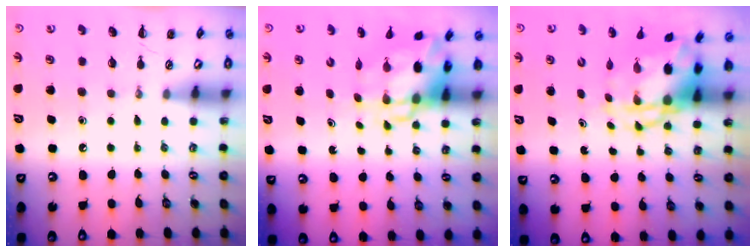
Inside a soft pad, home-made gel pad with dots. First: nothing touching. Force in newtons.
{"total": 6.3, "press": 6.1, "slide": 1.5}
{"total": 7.6, "press": 7.4, "slide": 1.3}